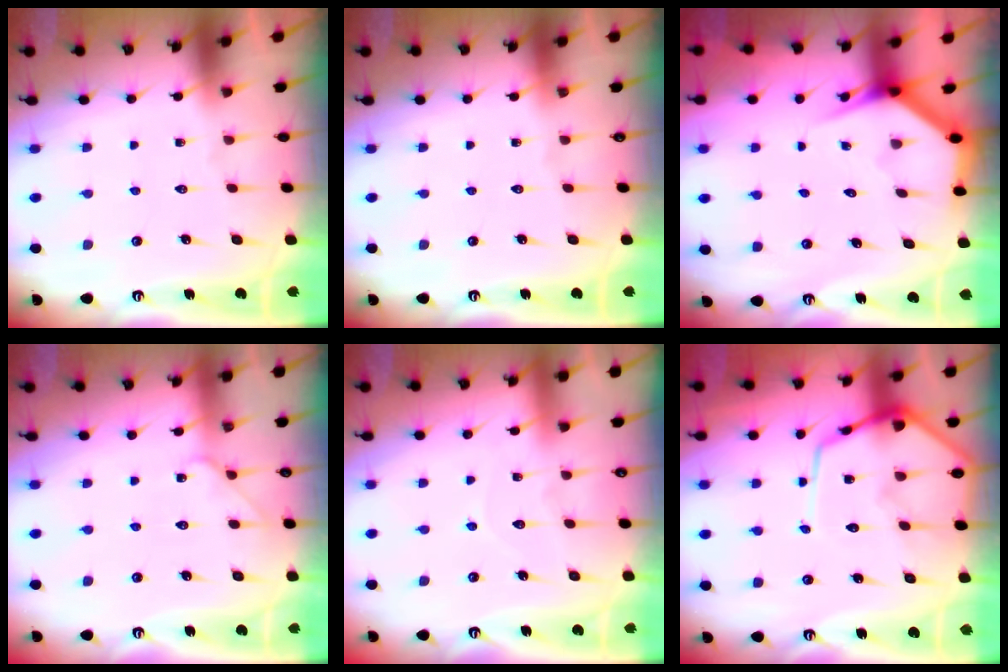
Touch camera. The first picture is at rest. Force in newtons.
{"total": 0.0}
{"total": 3.2, "press": 3.2, "slide": 0.2}
{"total": 4.1, "press": 4.1, "slide": 0.6}
{"total": 5.7, "press": 5.7, "slide": 0.5}
{"total": 11.6, "press": 11.5, "slide": 1.2}